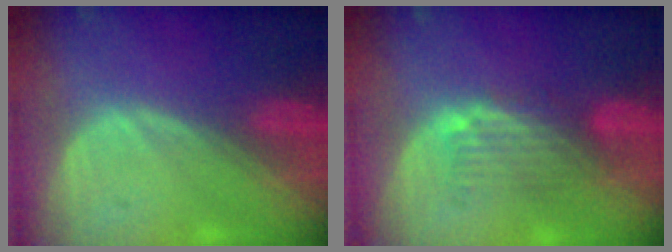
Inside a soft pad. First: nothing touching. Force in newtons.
{"total": 5.0, "press": 4.2, "slide": 2.7}